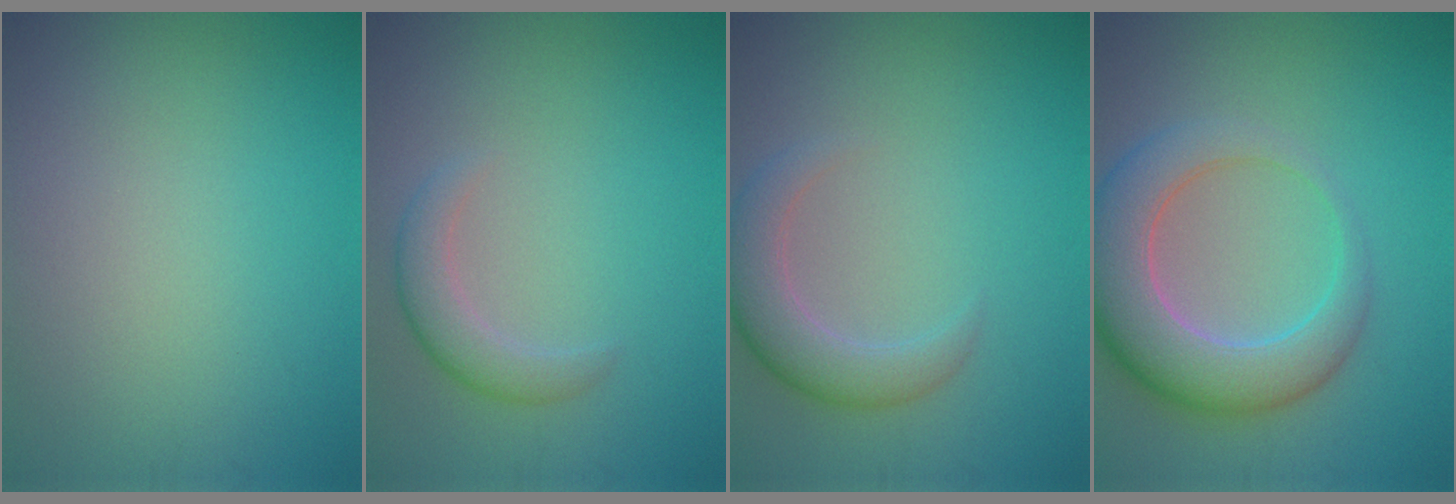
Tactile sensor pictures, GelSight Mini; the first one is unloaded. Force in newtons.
{"total": 2.5, "press": 2.5, "slide": 0.1}
{"total": 3.9, "press": 3.9, "slide": 0.1}
{"total": 7.7, "press": 7.7, "slide": 0.6}